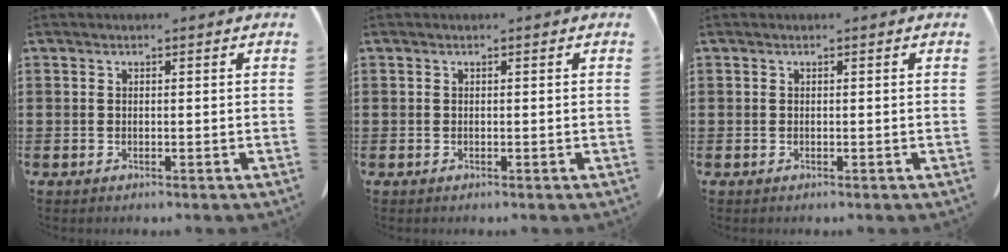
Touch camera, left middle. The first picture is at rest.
{"total": 0.0}
{"total": 0.0}